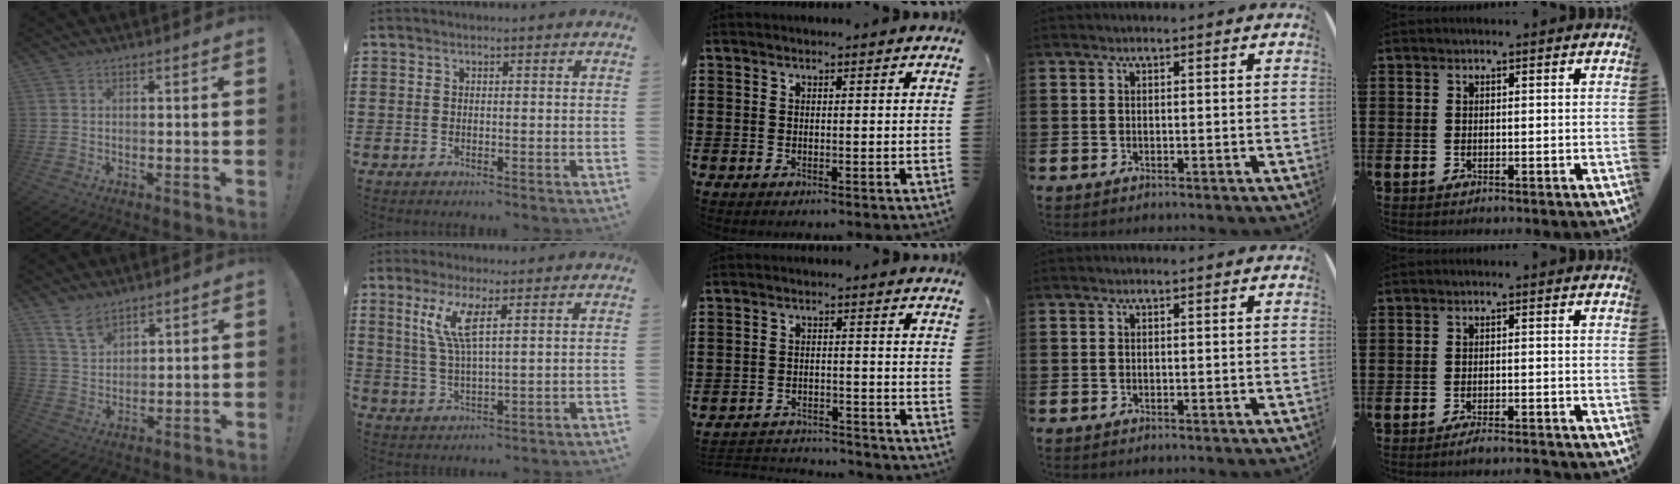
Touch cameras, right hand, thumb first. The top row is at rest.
{"thumb": {"total": 6.7, "force": [5.3, 2.8, 2.9], "torque": [-0.060, -0.029, 0.103]}, "index": {"total": 6.2, "force": [2.6, 1.3, 5.5], "torque": [-0.118, 0.002, 0.042]}, "middle": {"total": 3.1, "force": [-3.1, 0.4, 0.1], "torque": [-0.008, 0.003, -0.068]}, "little": {"total": 1.7, "force": [-1.6, 0.0, 0.8], "torque": [-0.013, 0.001, -0.030]}}